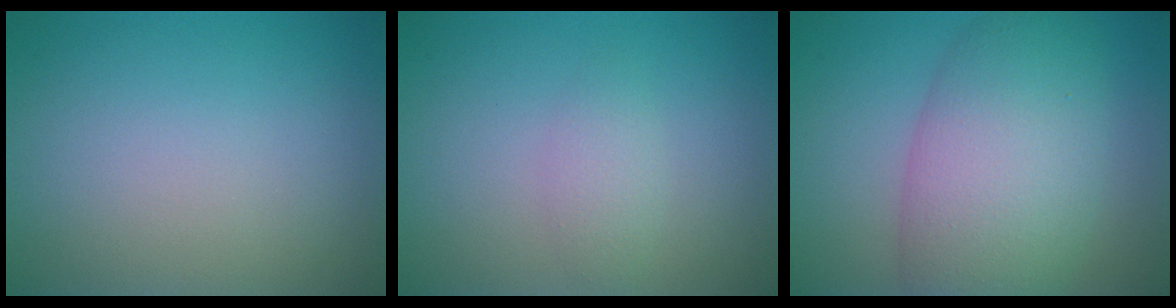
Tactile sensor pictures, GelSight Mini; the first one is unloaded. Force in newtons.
{"total": 1.6, "press": 1.6, "slide": 0.1}
{"total": 9.0, "press": 9.0, "slide": 0.4}